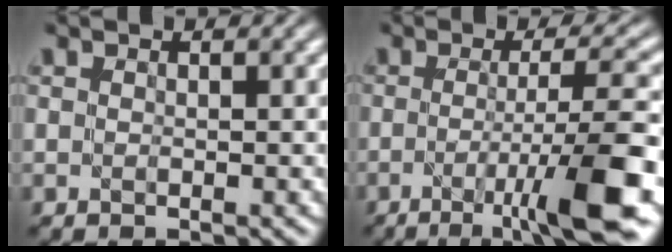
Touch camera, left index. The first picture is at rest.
{"total": 10.4, "force": [-3.4, 1.7, 9.7], "torque": [-0.130, 0.001, -0.058]}